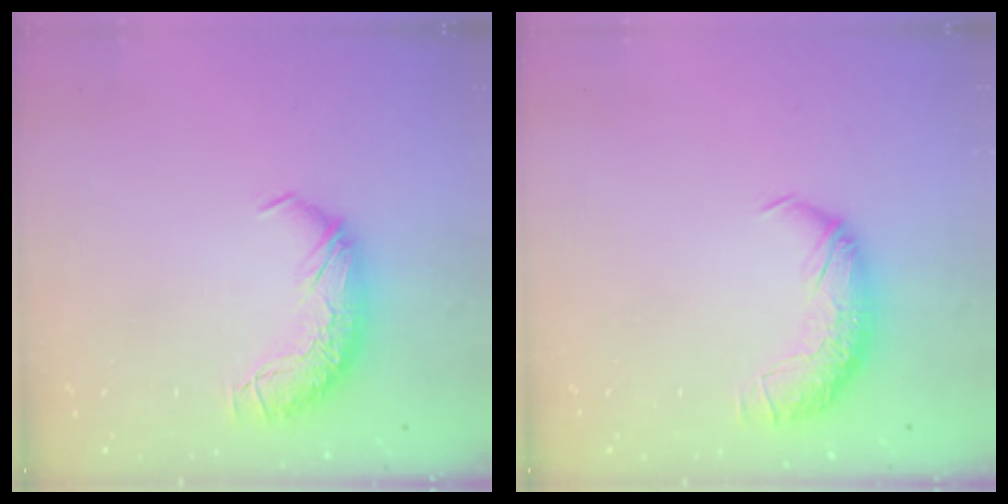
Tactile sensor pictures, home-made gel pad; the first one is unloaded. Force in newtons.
{"total": 1.6, "press": 0.6, "slide": 1.5}